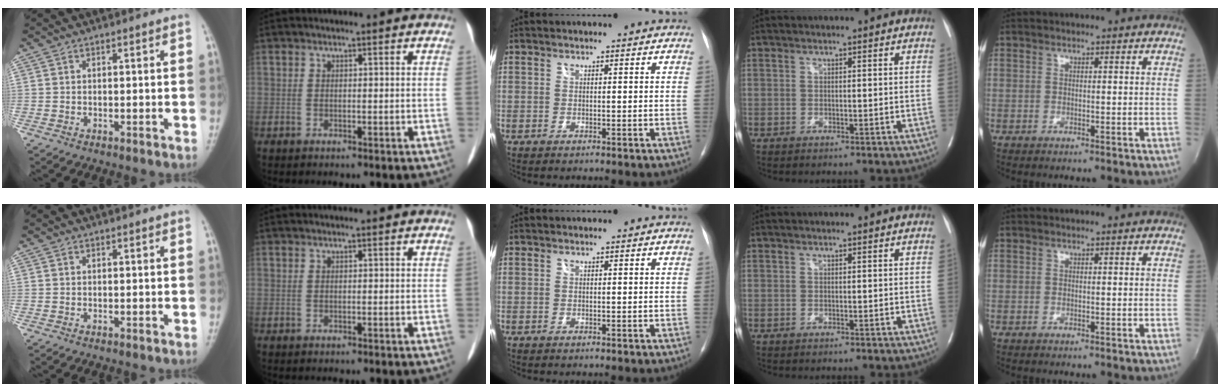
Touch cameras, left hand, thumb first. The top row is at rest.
{}